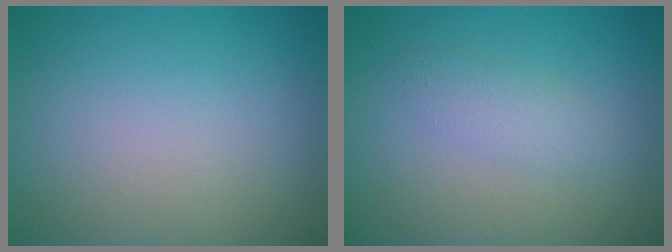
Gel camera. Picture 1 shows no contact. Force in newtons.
{"total": 2.0, "press": 2.0, "slide": 0.1}